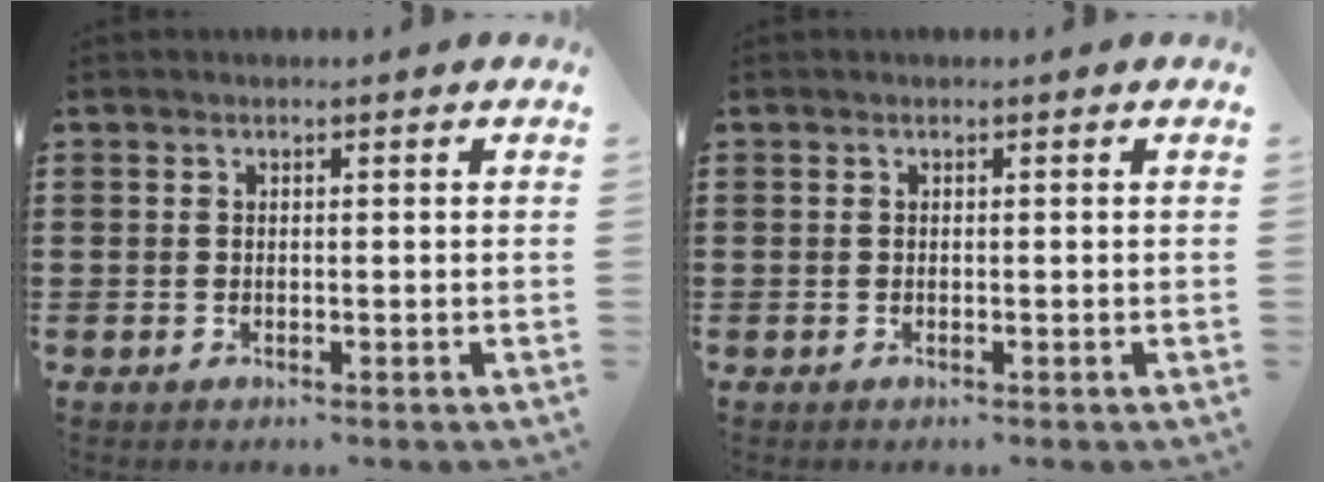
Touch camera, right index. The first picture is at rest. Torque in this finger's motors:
{"motor_torque": [-0.09, 0.09, 0.00, 0.00]}